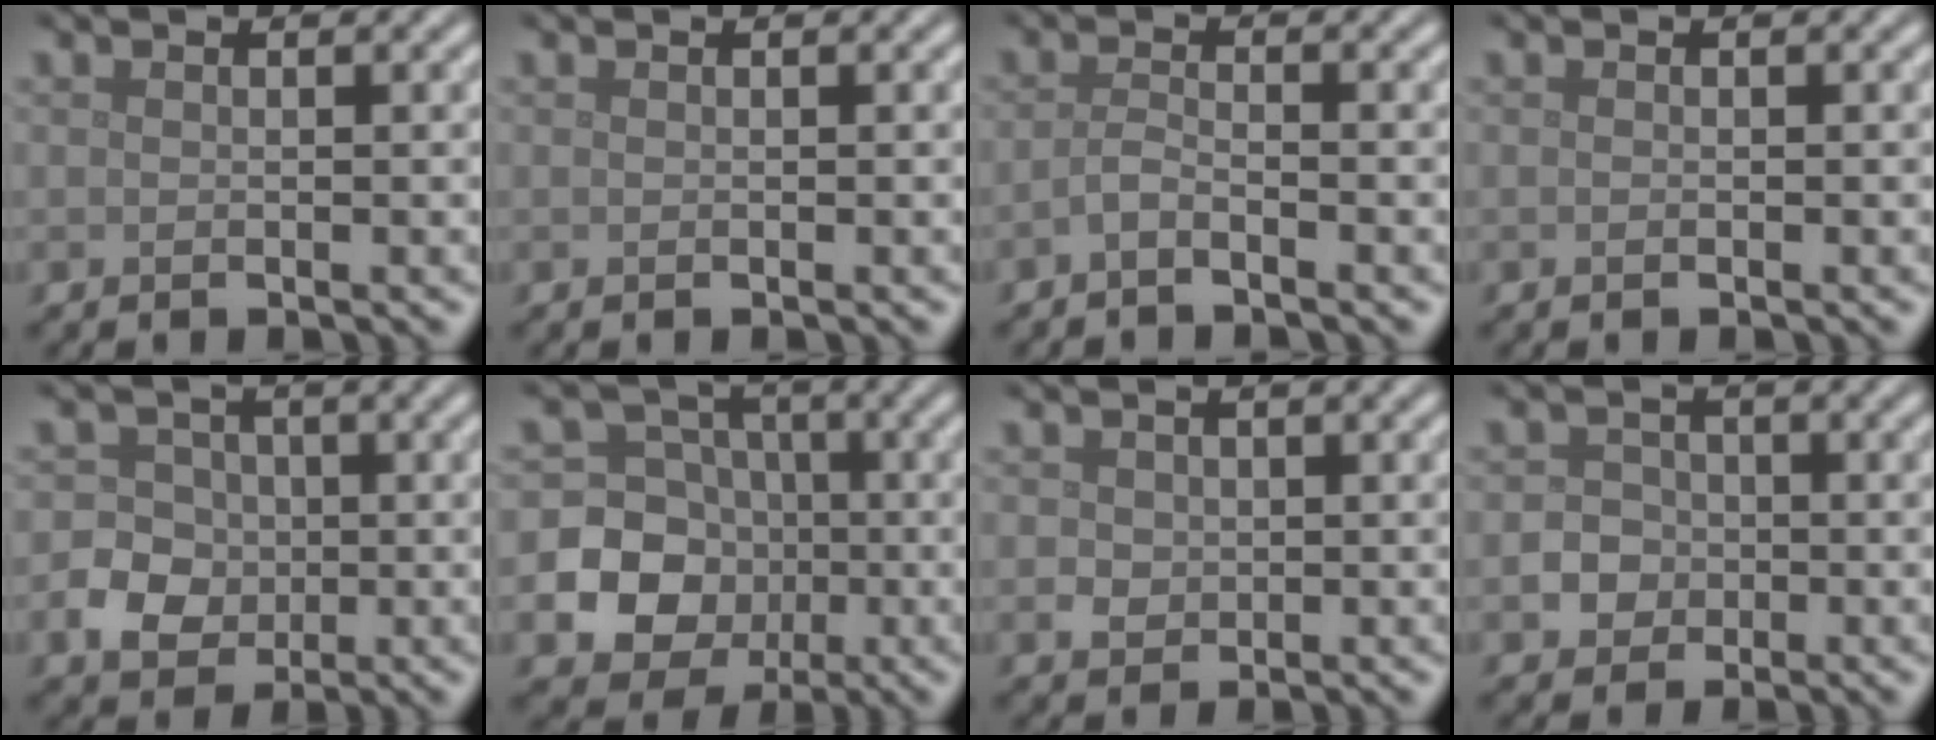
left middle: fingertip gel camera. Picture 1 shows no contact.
{"total": 0.0}
{"total": 1.3, "force": [-0.9, 0.3, 0.9], "torque": [-0.020, 0.002, -0.022]}
{"total": 0.0}
{"total": 4.3, "force": [-0.8, 3.9, 1.5], "torque": [-0.005, 0.004, -0.030]}
{"total": 12.4, "force": [-2.7, 11.7, 3.0], "torque": [-0.088, -0.006, -0.054]}
{"total": 1.3, "force": [0.2, 1.2, 0.5], "torque": [-0.008, -0.006, 0.005]}
{"total": 2.8, "force": [-0.6, 2.6, 0.8], "torque": [0.009, 0.004, -0.025]}